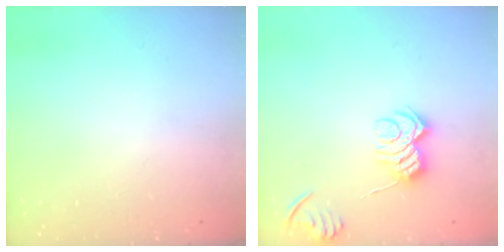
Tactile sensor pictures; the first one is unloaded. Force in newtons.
{"total": 10.7, "press": 10.7, "slide": 0.3}